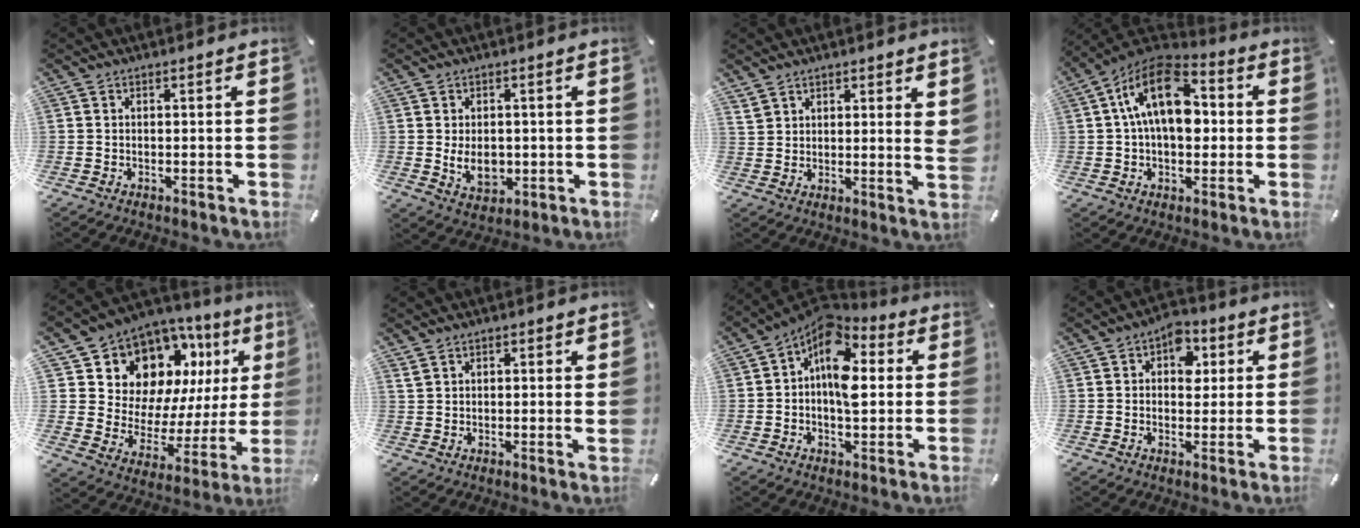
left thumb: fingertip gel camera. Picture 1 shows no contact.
{"total": 6.6, "force": [-0.5, 5.0, 4.3], "torque": [-0.072, -0.007, -0.011]}
{"total": 4.1, "force": [3.3, 1.7, 1.8], "torque": [-0.037, -0.009, 0.062]}
{"total": 16.7, "force": [2.8, 10.3, 12.9], "torque": [-0.238, -0.001, 0.044]}
{"total": 13.4, "force": [9.2, 8.9, 3.8], "torque": [-0.054, -0.101, 0.170]}
{"total": 2.1, "force": [1.6, 1.0, 1.1], "torque": [-0.023, -0.001, 0.030]}
{"total": 13.3, "force": [2.9, 7.9, 10.2], "torque": [-0.180, -0.035, 0.046]}
{"total": 7.3, "force": [1.9, 5.4, 4.5], "torque": [-0.041, -0.005, 0.024]}